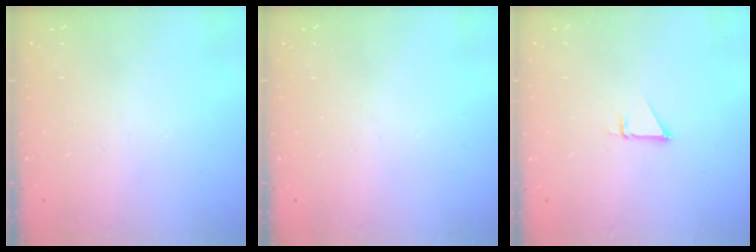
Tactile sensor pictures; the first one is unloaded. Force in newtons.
{"total": 0.0}
{"total": 2.3, "press": 2.3, "slide": 0.1}